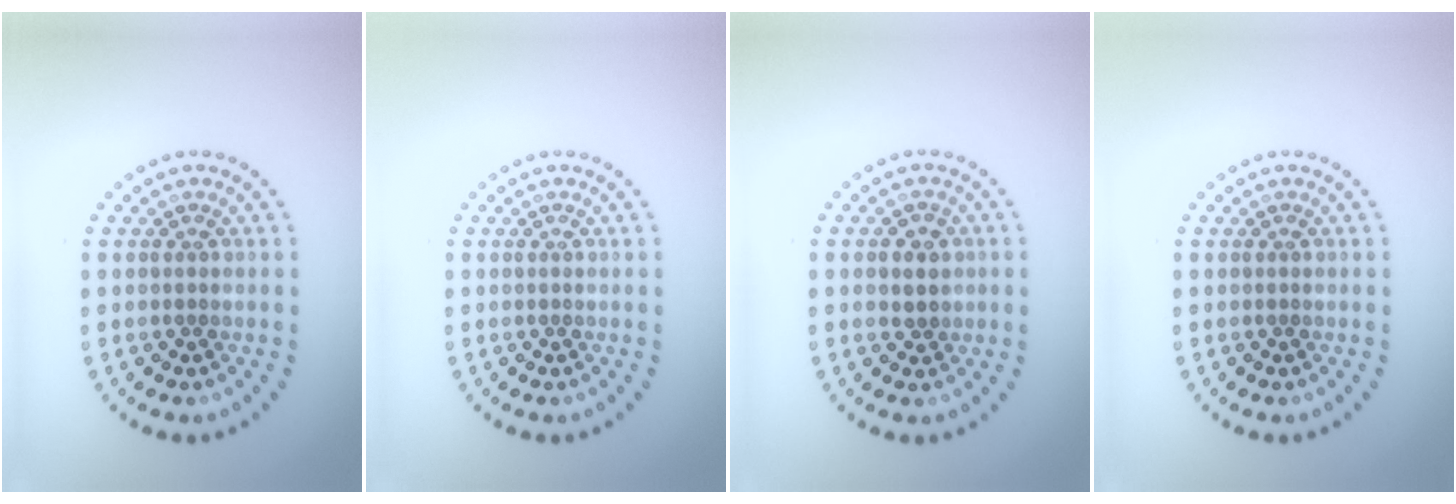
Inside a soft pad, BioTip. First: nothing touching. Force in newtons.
{"total": 0.0}
{"total": 1.5, "press": 1.5, "slide": 0.4}
{"total": 0.0}